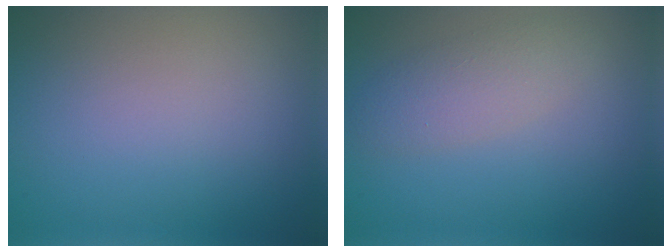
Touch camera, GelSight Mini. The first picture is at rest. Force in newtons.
{"total": 2.6, "press": 2.6, "slide": 0.1}